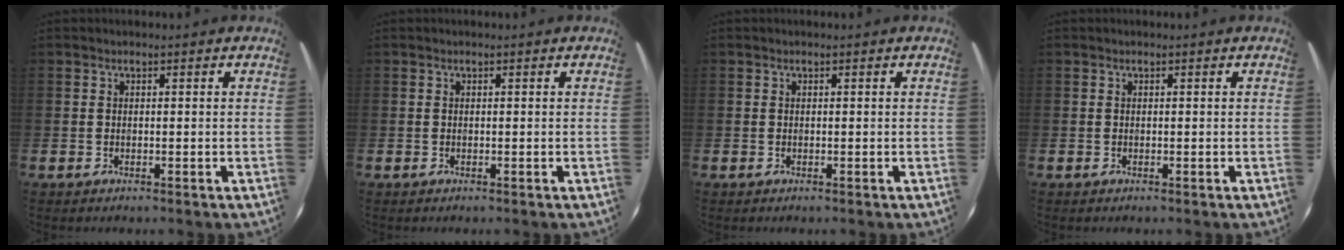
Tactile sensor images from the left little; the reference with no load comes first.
{"total": 0.0}
{"total": 0.0}
{"total": 0.0}